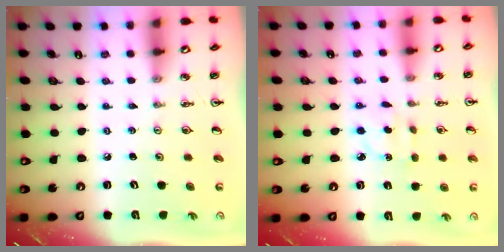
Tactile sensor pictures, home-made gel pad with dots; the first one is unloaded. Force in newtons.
{"total": 3.0, "press": 2.9, "slide": 0.6}